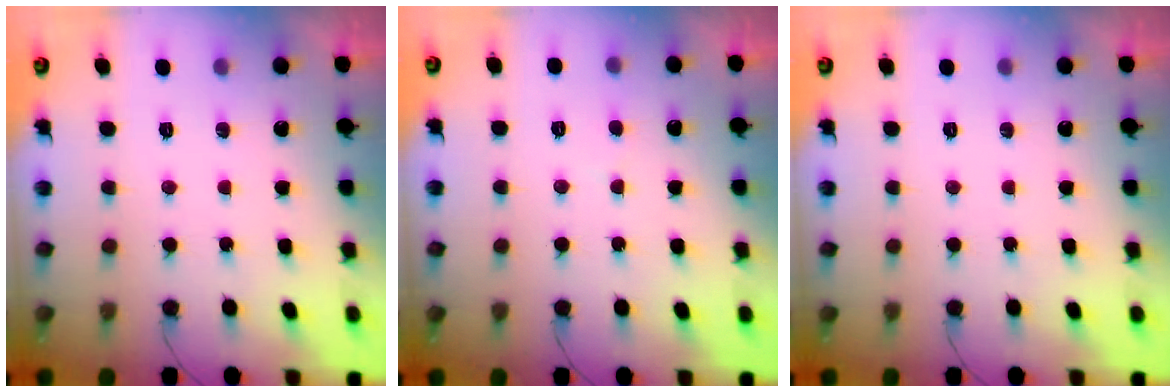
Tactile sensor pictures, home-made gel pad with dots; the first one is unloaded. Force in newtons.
{"total": 1.4, "press": 1.3, "slide": 0.1}
{"total": 0.0}